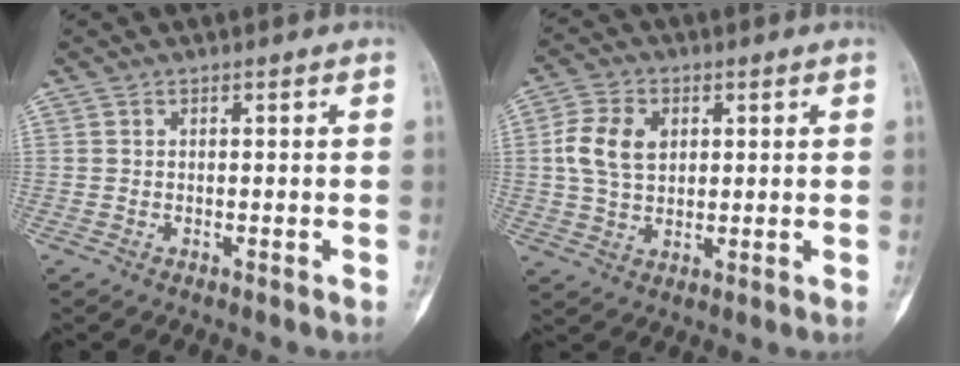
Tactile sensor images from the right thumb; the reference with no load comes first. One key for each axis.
{"total": 8.5, "fx": 1.7, "fy": 6.0, "fz": 5.7, "tx": -0.104, "ty": 0.002, "tz": 0.033}